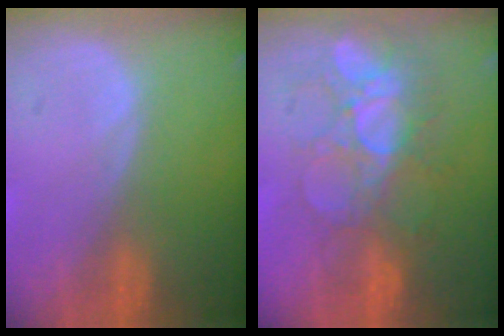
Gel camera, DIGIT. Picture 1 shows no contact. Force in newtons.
{"total": 8.3, "press": 8.0, "slide": 2.5}